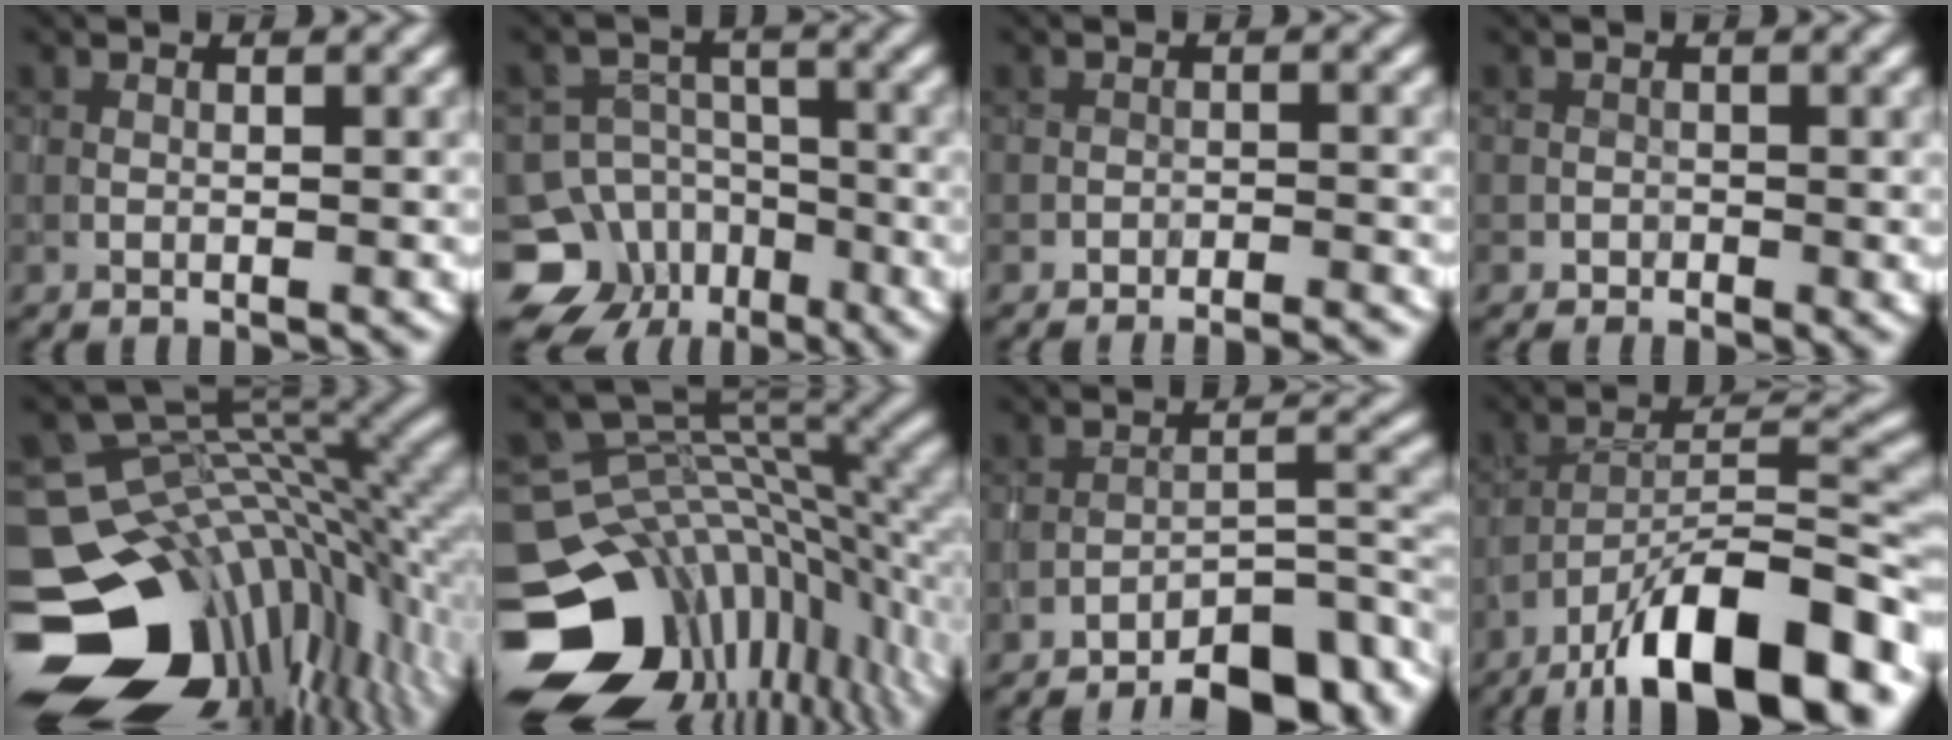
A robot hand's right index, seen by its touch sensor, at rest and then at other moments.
{"total": 10.9, "force": [-6.7, 8.4, 1.8], "torque": [-0.040, -0.012, -0.127]}
{"total": 3.4, "force": [-3.3, 0.5, 0.6], "torque": [-0.003, 0.012, -0.039]}
{"total": 0.8, "force": [-0.4, 0.6, 0.0], "torque": [0.005, -0.004, -0.009]}
{"total": 18.7, "force": [-8.8, 12.5, 10.7], "torque": [-0.177, -0.012, -0.090]}
{"total": 17.0, "force": [-7.6, 12.0, 9.4], "torque": [-0.180, 0.000, -0.094]}
{"total": 9.0, "force": [-7.1, 2.6, 4.9], "torque": [-0.052, 0.010, -0.116]}
{"total": 13.9, "force": [-9.4, 3.9, 9.4], "torque": [-0.141, 0.019, -0.164]}